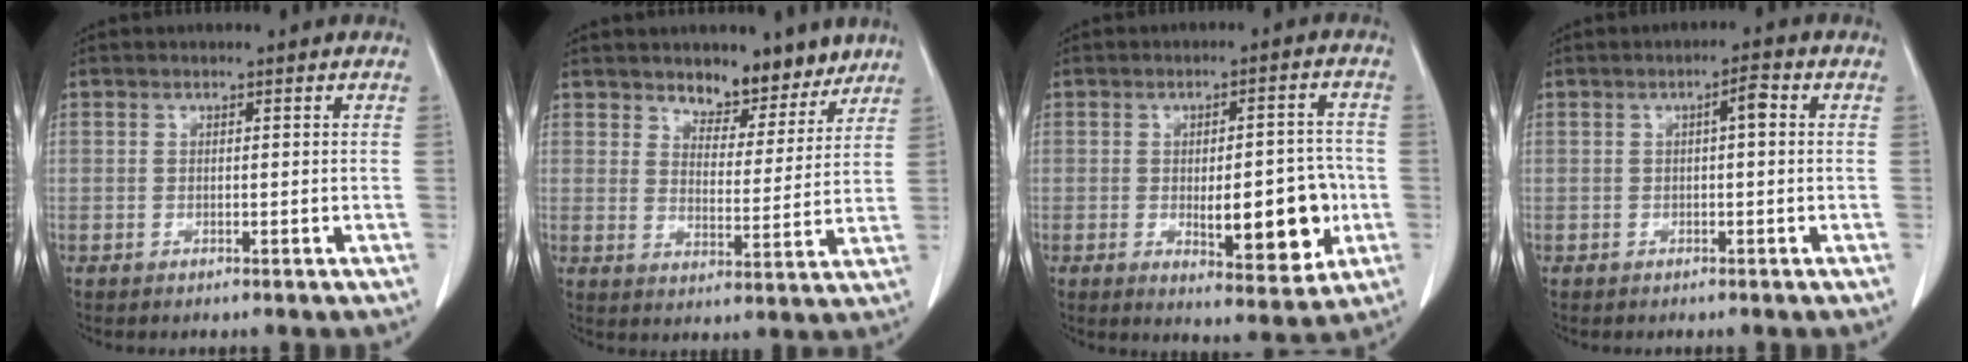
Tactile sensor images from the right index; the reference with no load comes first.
{"total": 7.4, "force": [6.1, 3.3, 2.6], "torque": [-0.017, -0.009, 0.094]}
{"total": 11.2, "force": [-2.1, 3.8, 10.4], "torque": [-0.135, 0.002, -0.017]}
{"total": 2.3, "force": [0.4, 0.4, 2.3], "torque": [-0.035, 0.006, 0.006]}